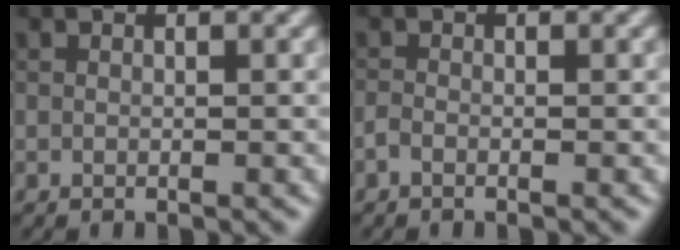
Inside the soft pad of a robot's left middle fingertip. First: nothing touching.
{"total": 0.7, "force": [-0.5, 0.3, 0.4], "torque": [-0.009, -0.002, -0.013]}